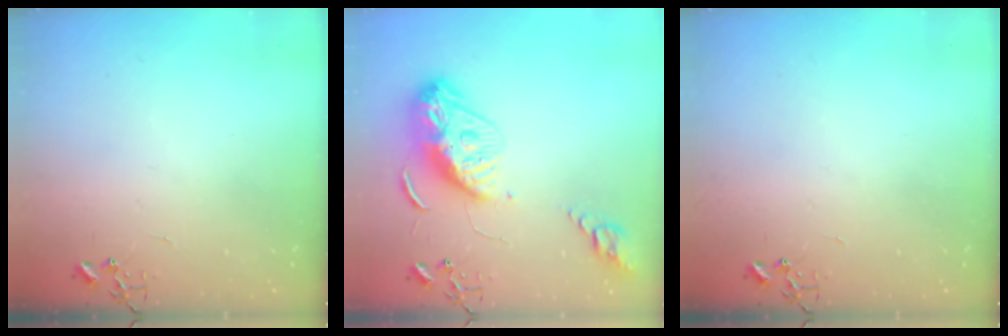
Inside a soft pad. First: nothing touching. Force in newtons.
{"total": 12.9, "press": 12.9, "slide": 1.2}
{"total": 0.0}